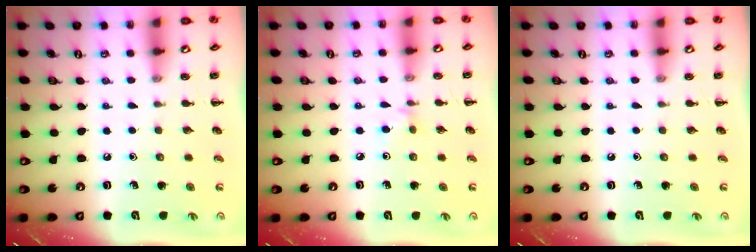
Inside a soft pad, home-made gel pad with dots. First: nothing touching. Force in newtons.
{"total": 2.8, "press": 2.5, "slide": 1.1}
{"total": 0.0}